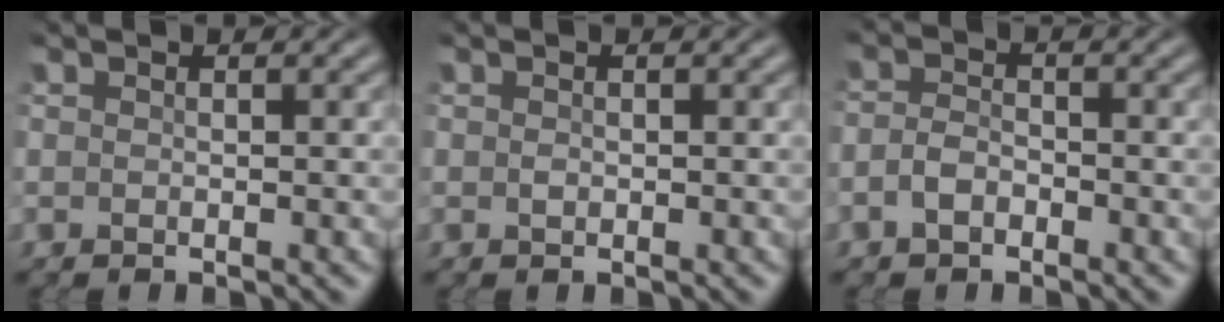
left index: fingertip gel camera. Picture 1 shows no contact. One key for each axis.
{"total": 0.5, "fx": 0.0, "fy": 0.3, "fz": 0.4, "tx": -0.006, "ty": 0.001, "tz": -0.001}
{"total": 1.9, "fx": -1.1, "fy": 0.9, "fz": 1.1, "tx": -0.027, "ty": 0.007, "tz": -0.028}